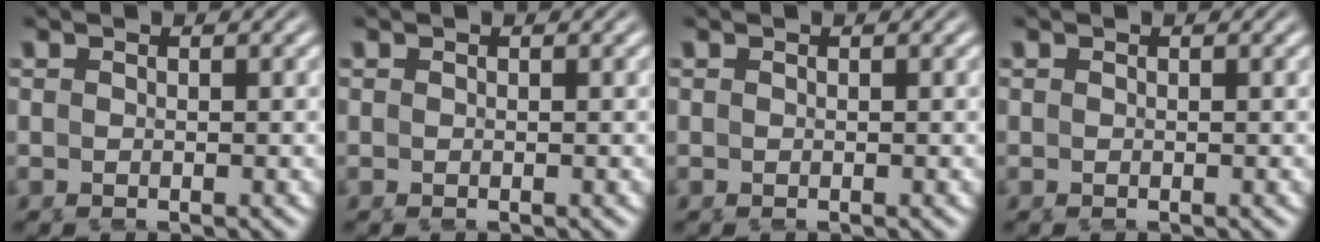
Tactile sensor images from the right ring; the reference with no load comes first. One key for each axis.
{"total": 0.0}
{"total": 0.0}
{"total": 0.0}